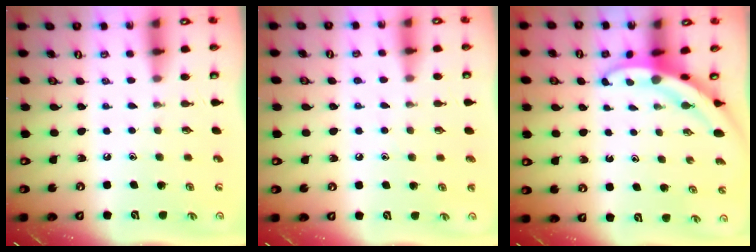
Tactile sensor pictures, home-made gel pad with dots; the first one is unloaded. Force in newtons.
{"total": 4.8, "press": 4.8, "slide": 0.6}
{"total": 3.1, "press": 3.1, "slide": 0.3}